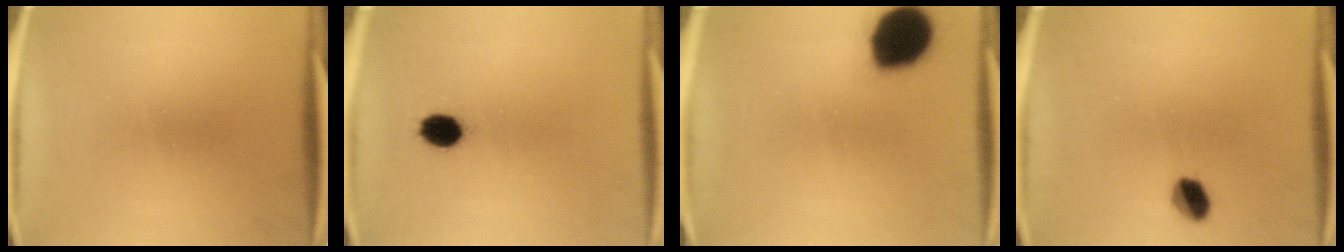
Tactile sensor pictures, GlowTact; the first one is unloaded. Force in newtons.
{"total": 4.7}
{"total": 16.3}
{"total": 4.6}